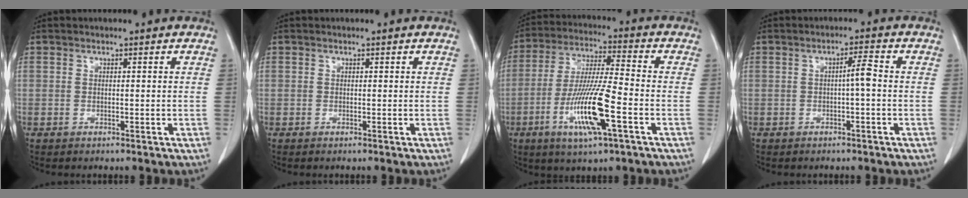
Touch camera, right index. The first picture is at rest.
{"total": 0.0}
{"total": 13.4, "force": [-4.8, 0.7, 12.5], "torque": [-0.247, -0.016, -0.089]}
{"total": 2.4, "force": [-0.3, 0.0, 2.4], "torque": [-0.038, 0.004, -0.006]}